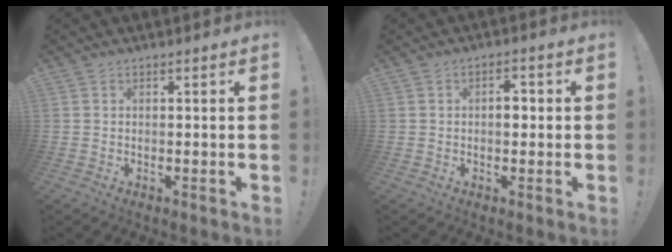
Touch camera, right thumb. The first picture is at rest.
{"total": 3.6, "force": [-0.5, 2.4, 2.6], "torque": [-0.031, 0.007, -0.016]}